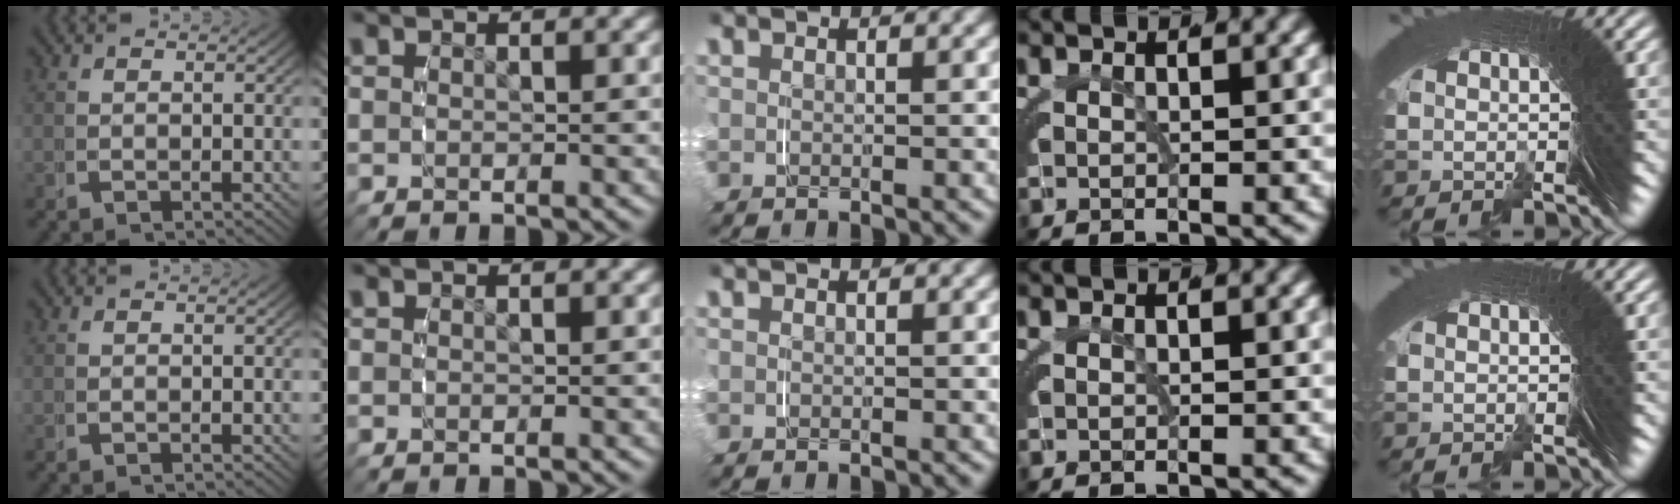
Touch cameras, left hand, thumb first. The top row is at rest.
{}